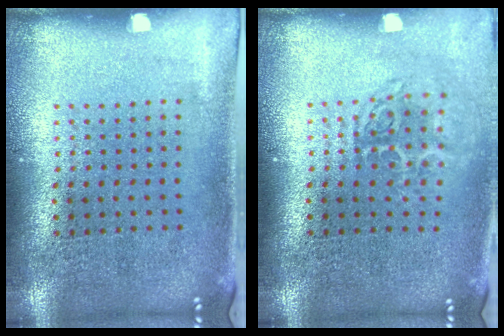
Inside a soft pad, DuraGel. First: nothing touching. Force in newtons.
{"total": 1.6, "press": 1.2, "slide": 1.2}